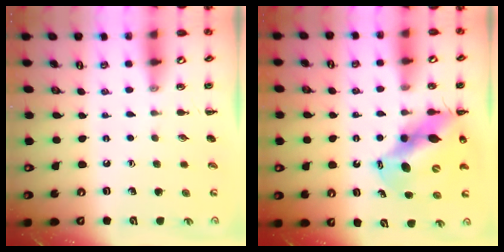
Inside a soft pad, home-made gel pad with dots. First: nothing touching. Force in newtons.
{"total": 12.9, "press": 12.4, "slide": 3.5}